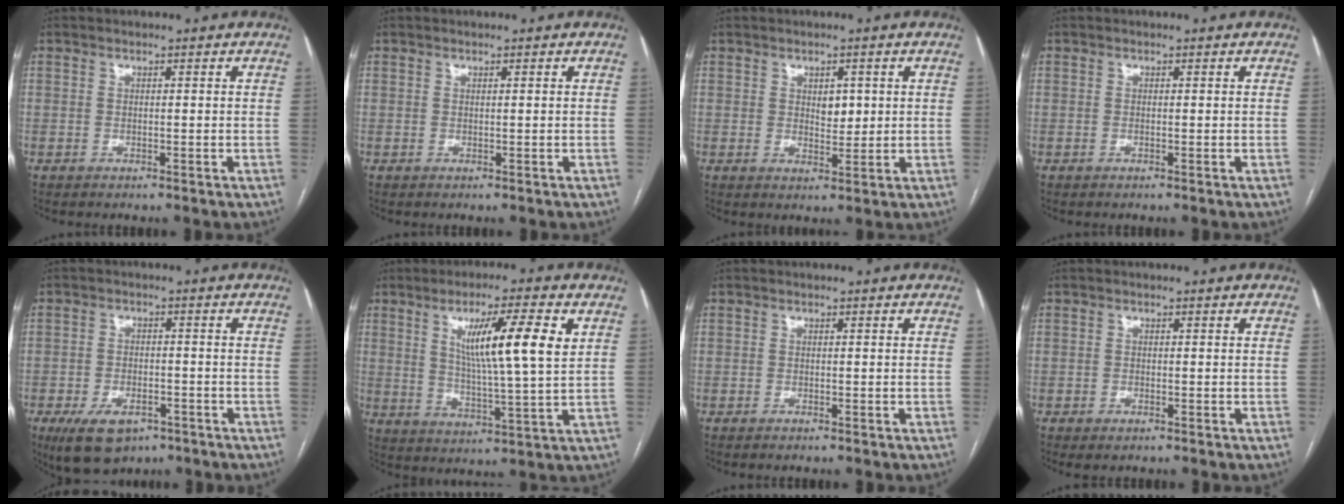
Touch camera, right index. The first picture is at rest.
{"total": 0.0}
{"total": 3.0, "force": [0.8, 1.8, 2.3], "torque": [-0.029, -0.004, 0.014]}
{"total": 0.0}
{"total": 8.1, "force": [-4.9, 4.3, 4.8], "torque": [-0.084, -0.006, -0.070]}
{"total": 12.0, "force": [4.1, 0.2, 11.2], "torque": [-0.189, 0.000, 0.065]}
{"total": 0.6, "force": [-0.5, 0.1, 0.3], "torque": [-0.011, -0.002, -0.007]}
{"total": 1.2, "force": [-0.7, 0.5, 0.8], "torque": [-0.010, -0.001, -0.003]}